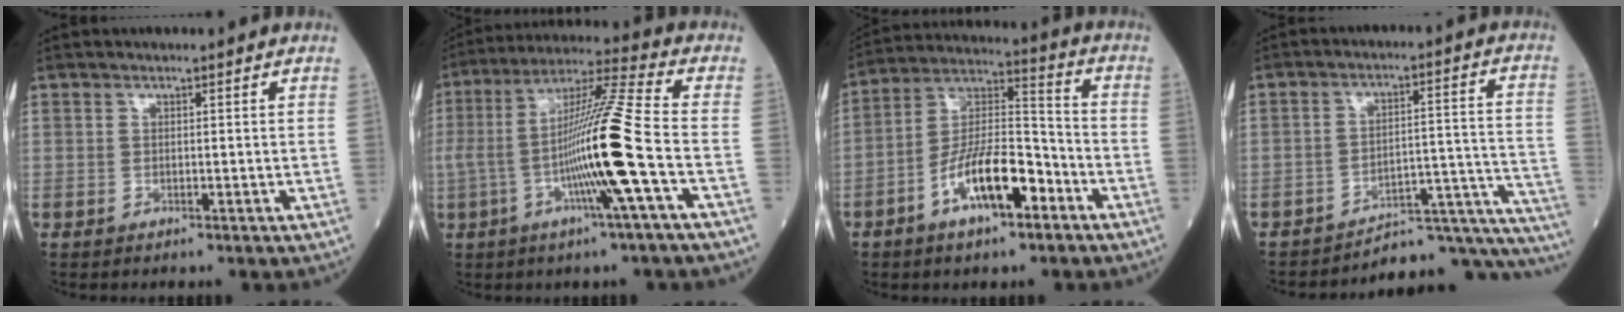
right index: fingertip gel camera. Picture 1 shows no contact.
{"total": 15.7, "force": [-3.7, -1.7, 15.1], "torque": [-0.284, 0.007, -0.075]}
{"total": 12.4, "force": [-6.0, 3.8, 10.1], "torque": [-0.197, 0.013, -0.106]}
{"total": 15.5, "force": [-14.9, 2.2, 3.3], "torque": [0.008, 0.068, -0.193]}